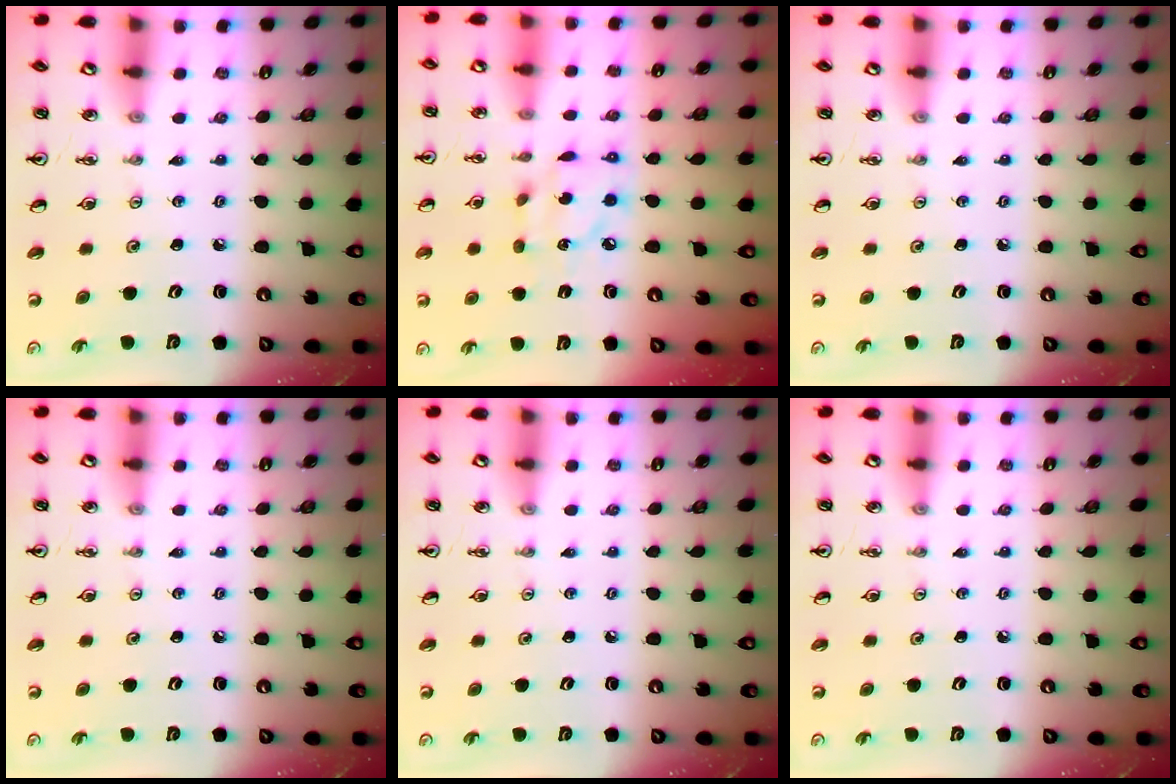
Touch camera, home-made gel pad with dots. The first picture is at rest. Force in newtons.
{"total": 9.4, "press": 9.4, "slide": 0.5}
{"total": 0.0}
{"total": 0.0}
{"total": 0.0}
{"total": 0.0}